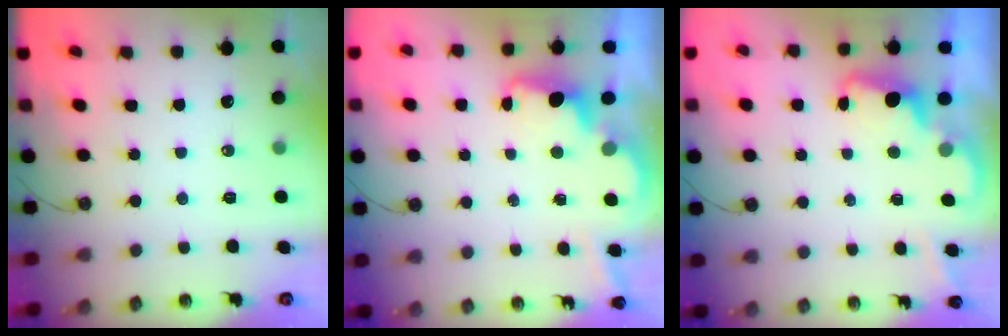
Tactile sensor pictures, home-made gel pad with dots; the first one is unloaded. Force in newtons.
{"total": 3.5, "press": 3.4, "slide": 0.8}
{"total": 2.1, "press": 2.1, "slide": 0.5}